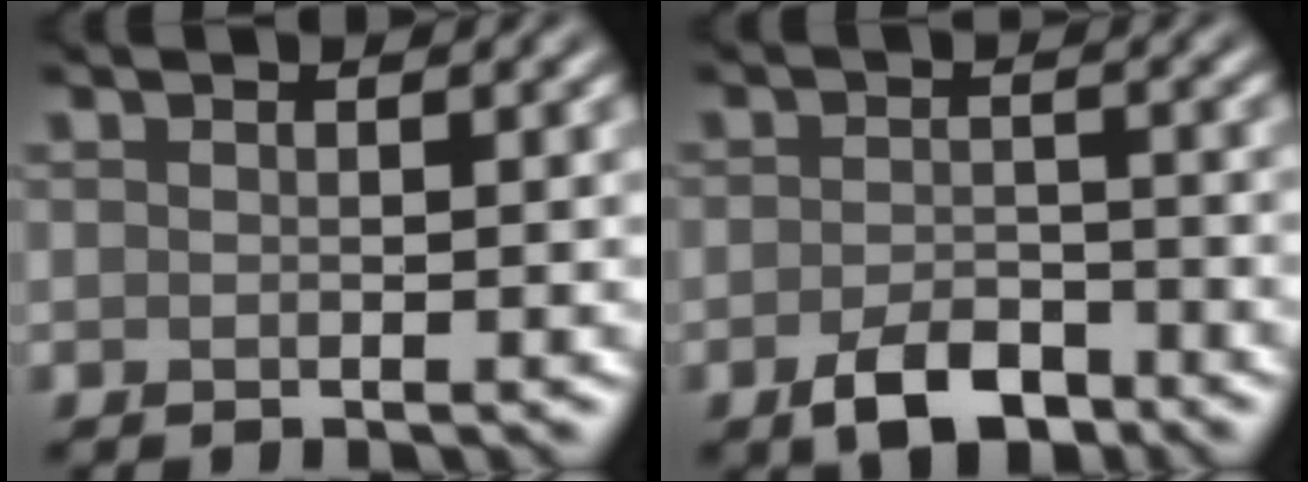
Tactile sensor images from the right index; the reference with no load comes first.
{"total": 3.9, "force": [-2.5, 2.0, 2.3], "torque": [-0.037, -0.001, -0.047]}